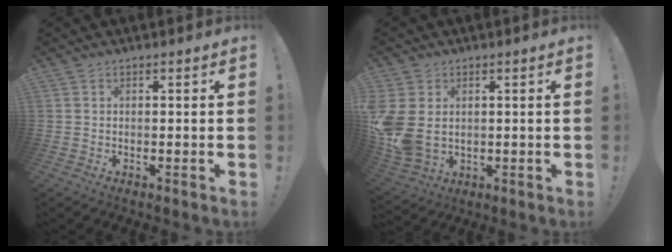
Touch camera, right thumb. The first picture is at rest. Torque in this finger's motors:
{"motor_torque": [-0.43, 1.45, 1.60, 0.28, 0.65]}